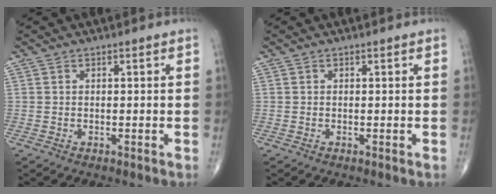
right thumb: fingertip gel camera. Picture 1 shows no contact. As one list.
[{"total": 0.0}]